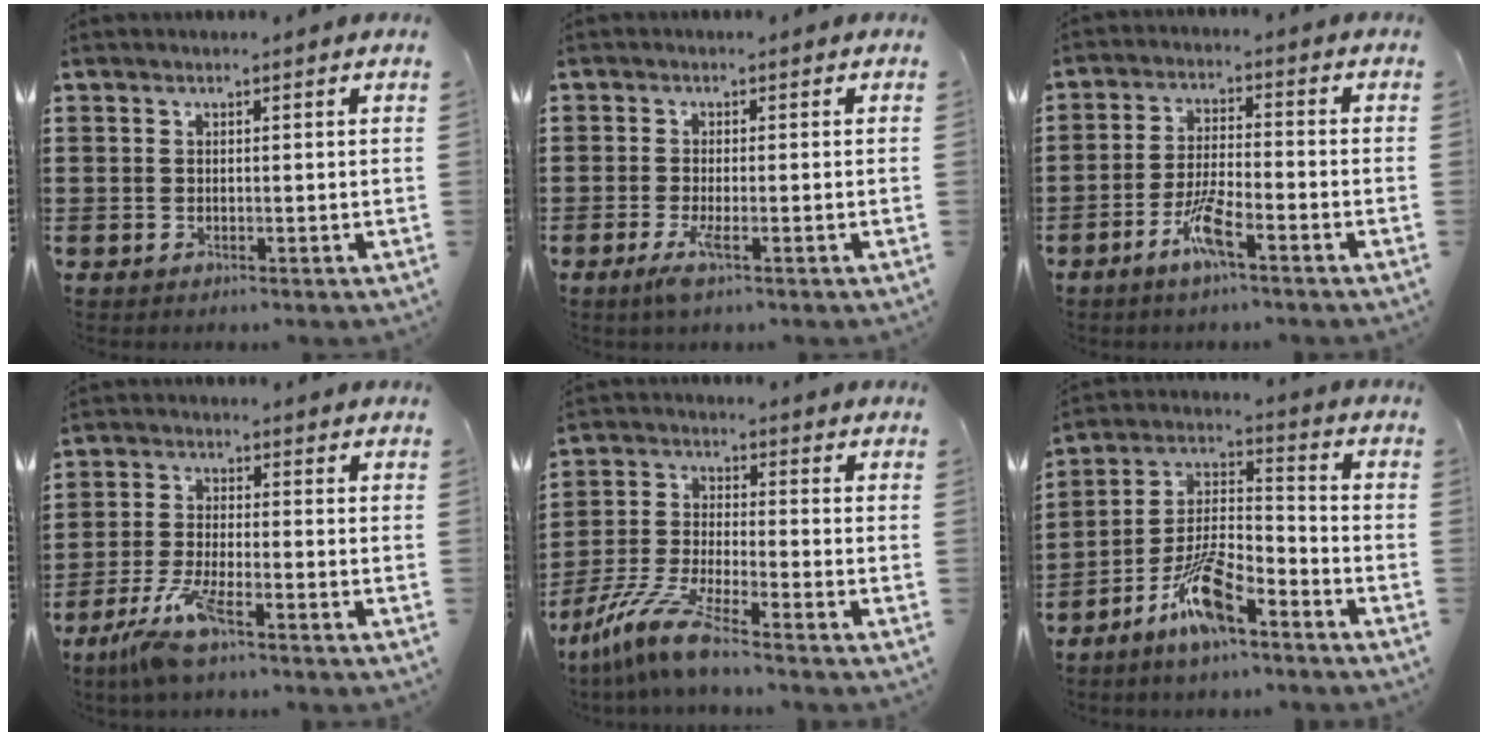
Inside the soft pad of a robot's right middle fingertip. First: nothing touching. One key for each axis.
{"total": 2.9, "fx": -1.2, "fy": 0.3, "fz": 2.6, "tx": -0.058, "ty": -0.012, "tz": -0.025}
{"total": 5.7, "fx": -3.4, "fy": 0.7, "fz": 4.4, "tx": -0.100, "ty": -0.007, "tz": -0.067}
{"total": 7.0, "fx": -4.9, "fy": 1.0, "fz": 4.9, "tx": -0.118, "ty": -0.017, "tz": -0.094}
{"total": 8.3, "fx": -6.8, "fy": 0.2, "fz": 4.7, "tx": -0.121, "ty": -0.014, "tz": -0.142}
{"total": 10.2, "fx": -6.9, "fy": 2.7, "fz": 6.9, "tx": -0.152, "ty": 0.004, "tz": -0.133}